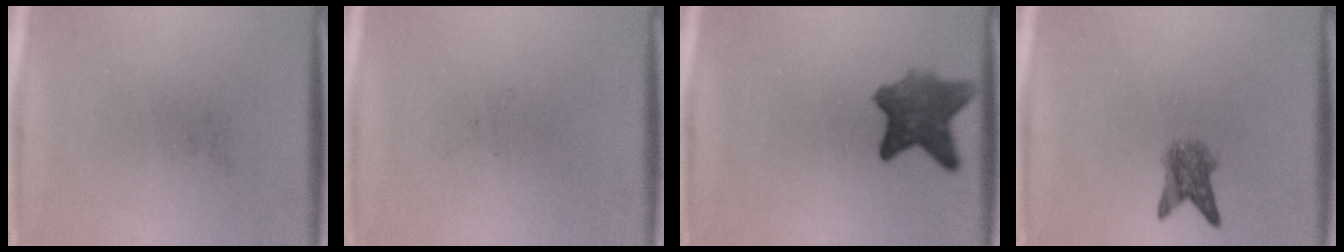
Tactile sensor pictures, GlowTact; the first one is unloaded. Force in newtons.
{"total": 0.0}
{"total": 7.1}
{"total": 3.9}